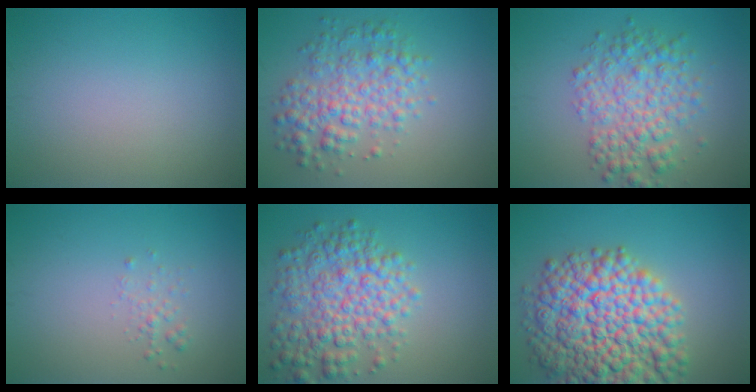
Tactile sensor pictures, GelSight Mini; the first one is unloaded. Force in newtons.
{"total": 4.9, "press": 4.9, "slide": 0.1}
{"total": 5.4, "press": 5.4, "slide": 0.1}
{"total": 1.0, "press": 1.0, "slide": 0.1}
{"total": 6.6, "press": 6.6, "slide": 0.2}
{"total": 13.3, "press": 13.3, "slide": 0.5}